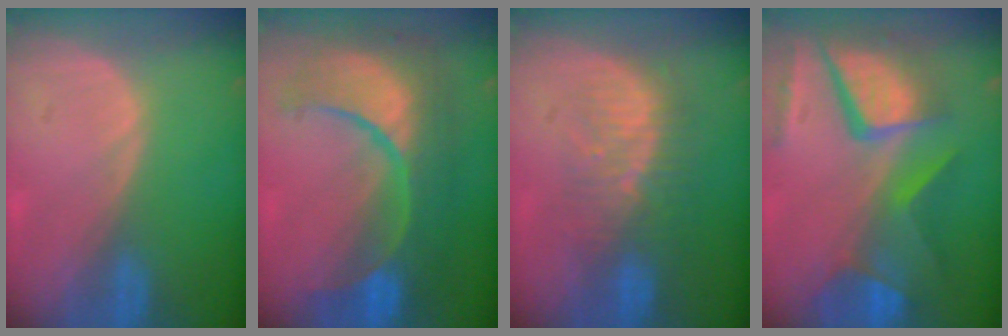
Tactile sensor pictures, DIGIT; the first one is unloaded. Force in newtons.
{"total": 12.6, "press": 12.5, "slide": 1.4}
{"total": 8.5, "press": 7.8, "slide": 3.5}
{"total": 12.1, "press": 9.9, "slide": 7.0}